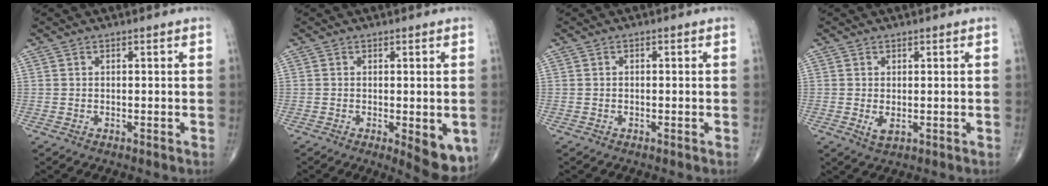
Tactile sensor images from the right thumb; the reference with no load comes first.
{"total": 7.6, "force": [-2.1, 2.8, 6.8], "torque": [-0.073, -0.015, -0.022]}
{"total": 0.0}
{"total": 2.1, "force": [-0.2, 1.1, 1.8], "torque": [-0.031, -0.006, 0.002]}